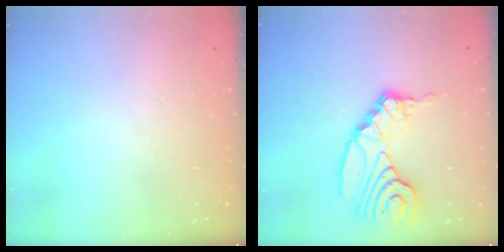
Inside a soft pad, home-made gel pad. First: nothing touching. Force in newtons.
{"total": 13.7, "press": 13.6, "slide": 1.6}